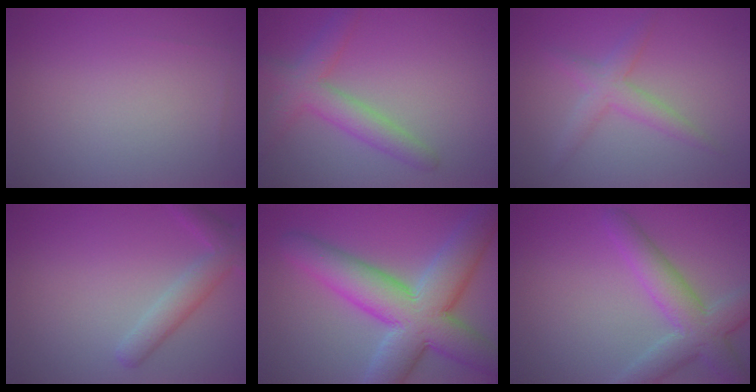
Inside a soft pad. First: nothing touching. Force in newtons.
{"total": 3.9, "press": 3.9, "slide": 0.2}
{"total": 2.5, "press": 2.5, "slide": 0.1}
{"total": 2.1, "press": 2.1, "slide": 0.3}
{"total": 10.9, "press": 10.9, "slide": 0.6}
{"total": 5.2, "press": 5.2, "slide": 0.4}